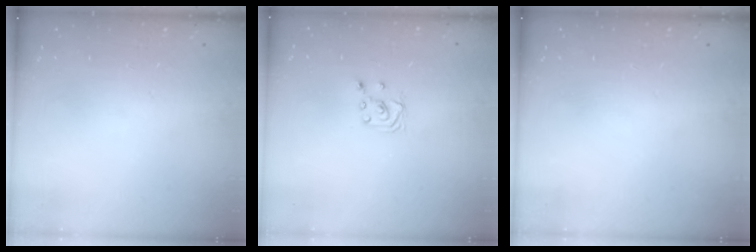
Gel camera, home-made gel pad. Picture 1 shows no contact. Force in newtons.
{"total": 2.0, "press": 2.0, "slide": 0.2}
{"total": 0.0}